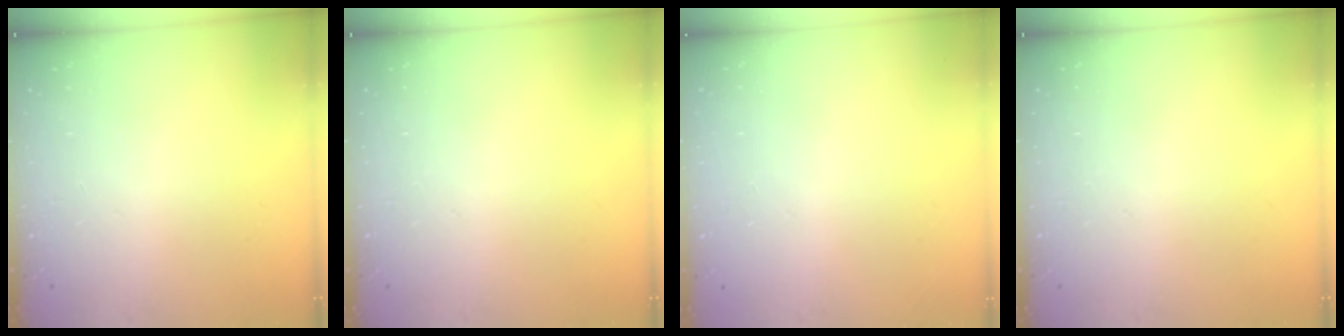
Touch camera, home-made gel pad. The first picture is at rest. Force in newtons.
{"total": 0.0}
{"total": 0.5, "press": 0.5, "slide": 0.1}
{"total": 0.0}